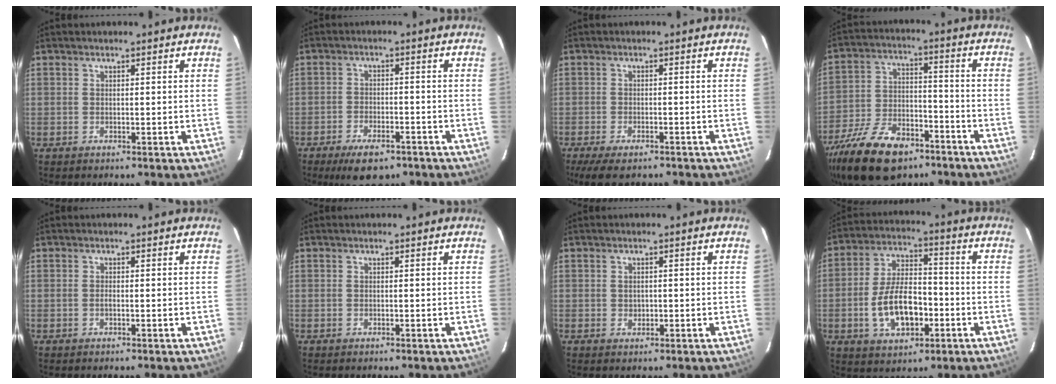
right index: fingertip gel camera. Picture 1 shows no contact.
{"total": 8.7, "force": [-6.2, 3.6, 4.9], "torque": [-0.110, -0.011, -0.095]}
{"total": 8.4, "force": [-6.6, 2.7, 4.4], "torque": [-0.103, -0.031, -0.109]}
{"total": 20.3, "force": [-13.5, 10.3, 11.1], "torque": [-0.246, -0.019, -0.227]}
{"total": 0.7, "force": [-0.2, 0.2, 0.6], "torque": [-0.013, 0.000, -0.006]}
{"total": 0.0}
{"total": 1.4, "force": [-0.1, 1.2, 0.6], "torque": [-0.008, 0.002, 0.000]}
{"total": 12.6, "force": [-3.8, 6.6, 10.0], "torque": [-0.200, 0.013, -0.055]}